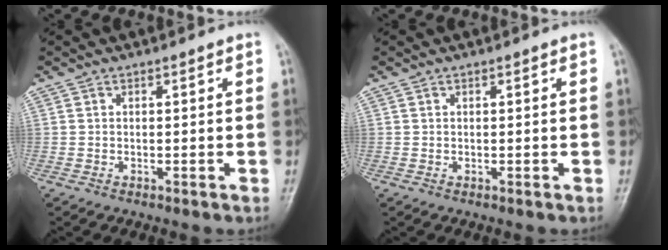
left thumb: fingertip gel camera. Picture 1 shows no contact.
{"total": 0.0}